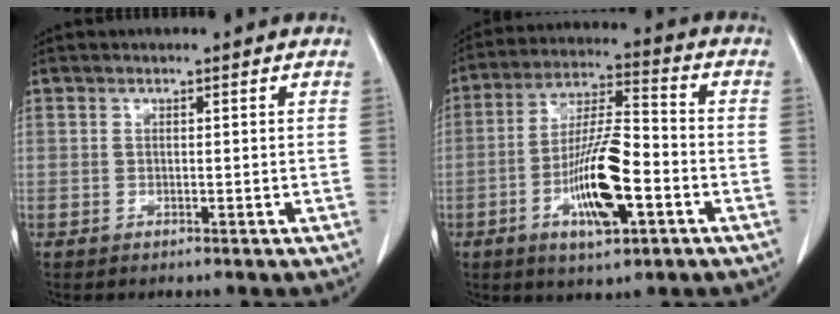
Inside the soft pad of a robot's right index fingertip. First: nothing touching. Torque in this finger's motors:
{"motor_torque": [2.14, 0.00, 0.39, 0.21]}